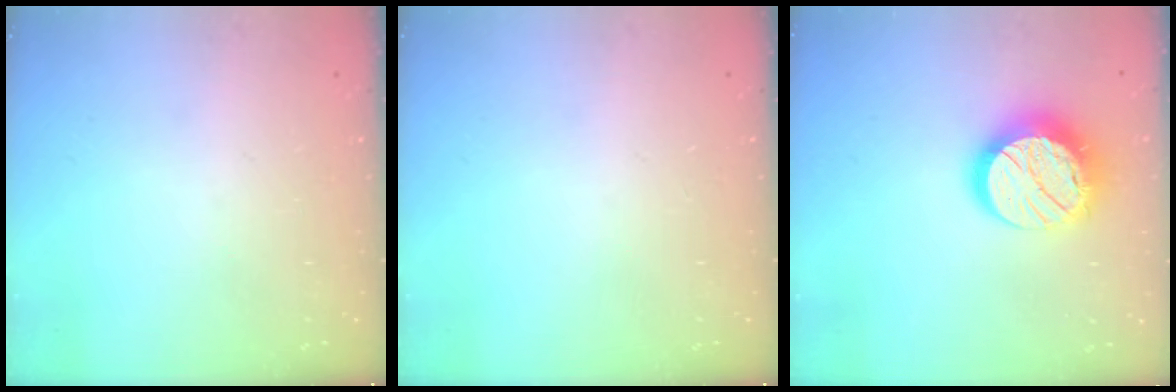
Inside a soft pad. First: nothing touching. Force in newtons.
{"total": 0.0}
{"total": 15.7, "press": 15.7, "slide": 0.9}